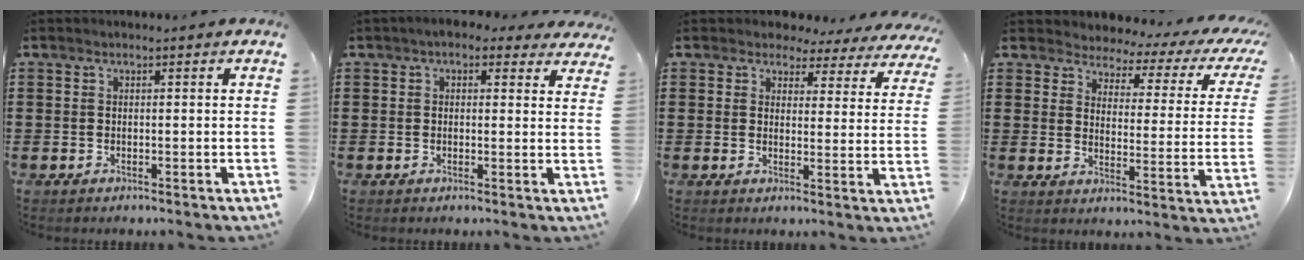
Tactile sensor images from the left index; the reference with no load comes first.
{"total": 2.7, "force": [1.7, 1.4, 1.4], "torque": [-0.027, 0.001, 0.028]}
{"total": 3.5, "force": [3.2, 1.3, 0.6], "torque": [-0.024, -0.016, 0.053]}
{"total": 2.7, "force": [2.2, 1.1, 1.0], "torque": [-0.038, -0.018, 0.029]}